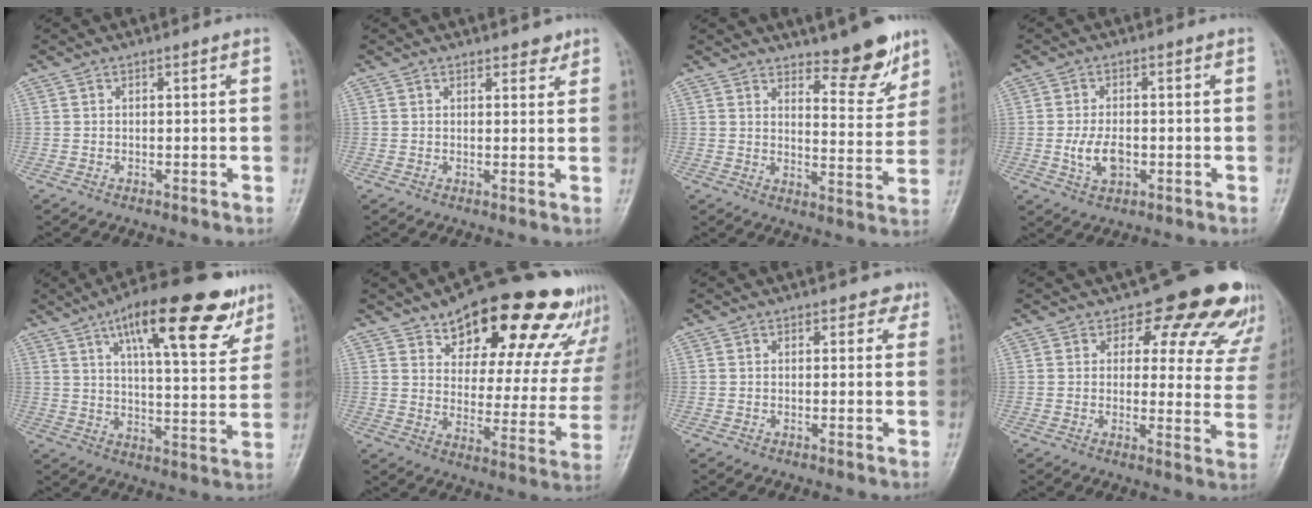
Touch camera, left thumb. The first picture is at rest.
{"total": 2.1, "force": [1.6, 1.1, 0.8], "torque": [0.006, -0.009, 0.017]}
{"total": 9.5, "force": [7.2, 3.0, 5.5], "torque": [-0.047, -0.059, 0.112]}
{"total": 5.4, "force": [-1.1, 3.2, 4.2], "torque": [-0.077, 0.001, -0.019]}
{"total": 20.5, "force": [11.7, 6.5, 15.6], "torque": [-0.200, -0.030, 0.175]}
{"total": 26.5, "force": [18.4, 10.8, 15.7], "torque": [-0.177, -0.070, 0.247]}
{"total": 2.1, "force": [1.2, 1.5, 0.8], "torque": [0.016, -0.002, 0.007]}
{"total": 16.8, "force": [13.0, 7.9, 7.0], "torque": [-0.018, -0.073, 0.125]}